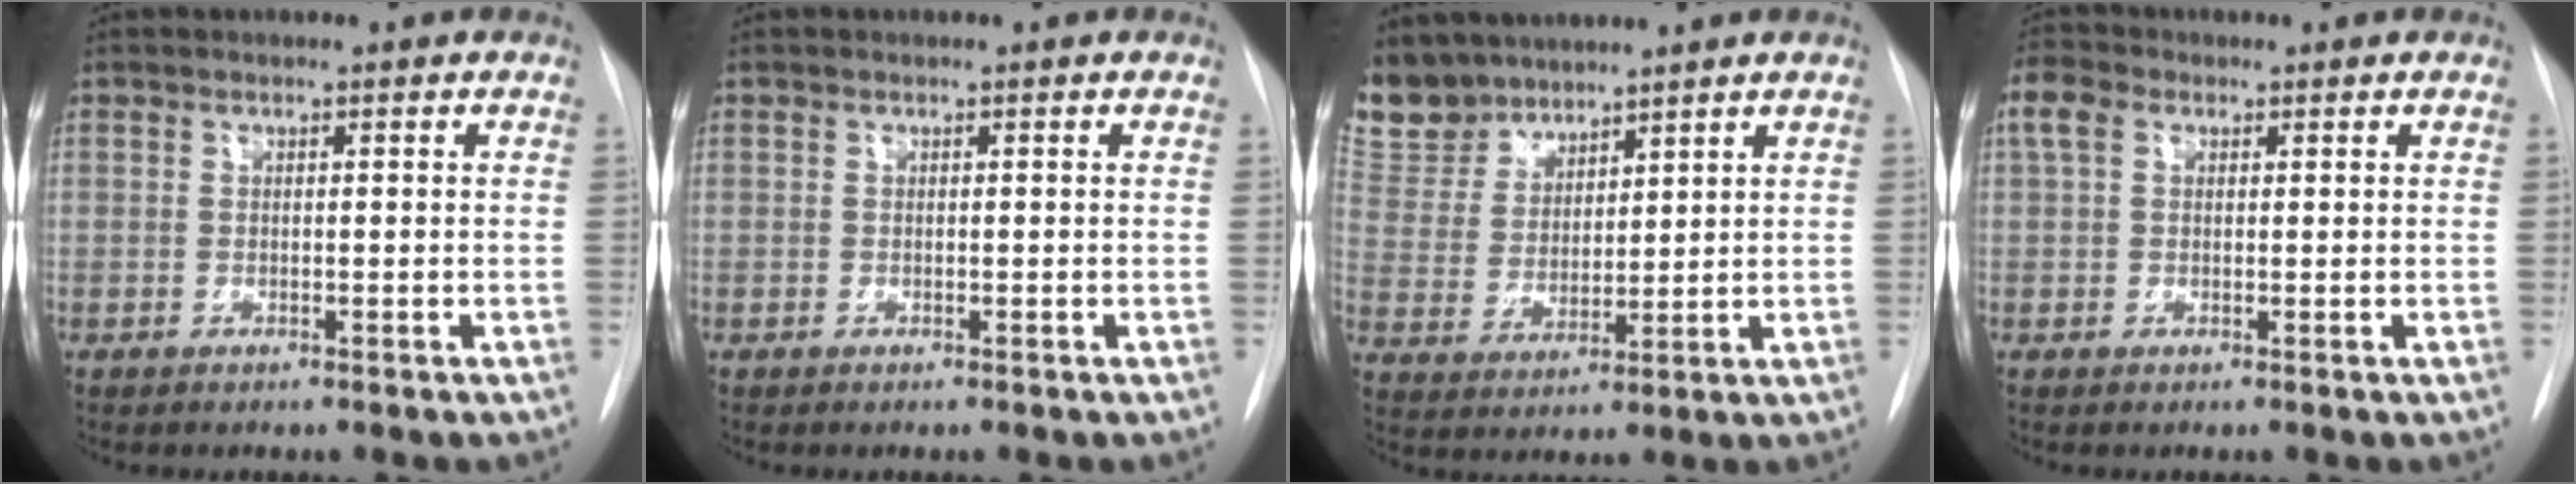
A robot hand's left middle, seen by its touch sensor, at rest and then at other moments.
{"total": 0.0}
{"total": 9.8, "force": [8.6, 4.4, 1.0], "torque": [-0.026, 0.008, 0.187]}
{"total": 3.3, "force": [1.3, 2.3, 1.9], "torque": [-0.050, 0.022, 0.026]}